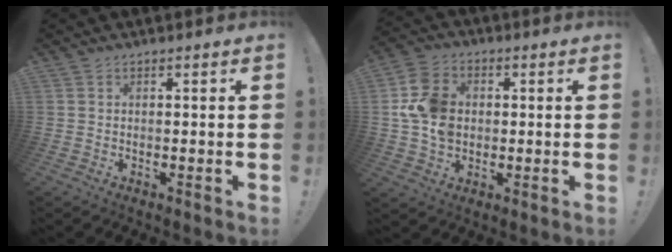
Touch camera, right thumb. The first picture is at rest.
{"total": 12.3, "force": [0.6, 10.0, 7.2], "torque": [-0.134, 0.008, 0.015]}